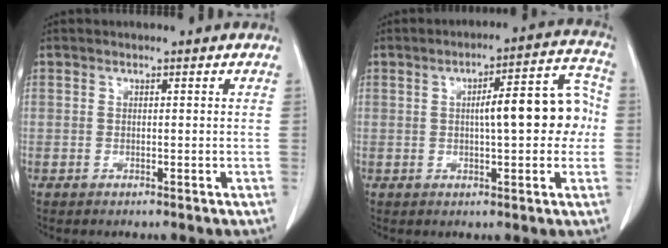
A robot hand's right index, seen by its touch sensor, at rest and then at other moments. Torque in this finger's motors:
{"motor_torque": [1.06, 0.00, 0.30, 0.10]}